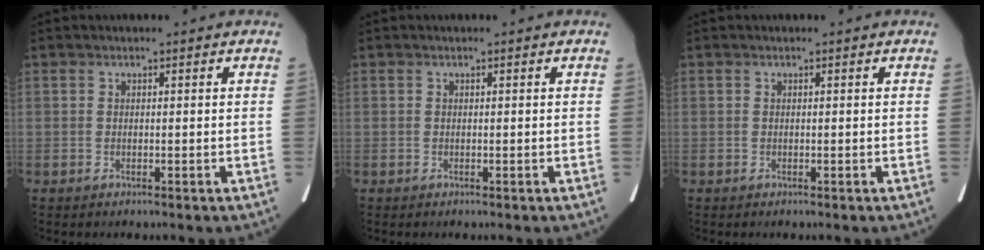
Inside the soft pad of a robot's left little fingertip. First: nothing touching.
{"total": 0.0}
{"total": 0.0}